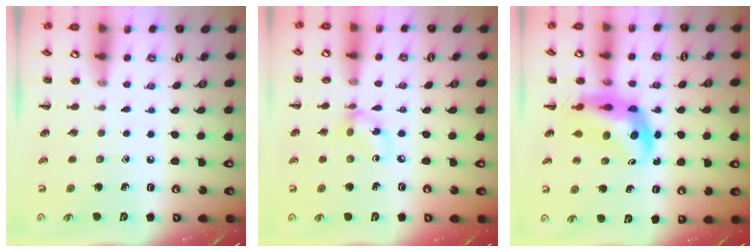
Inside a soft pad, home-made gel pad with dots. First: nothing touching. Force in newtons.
{"total": 6.1, "press": 6.0, "slide": 1.1}
{"total": 10.4, "press": 9.9, "slide": 3.3}